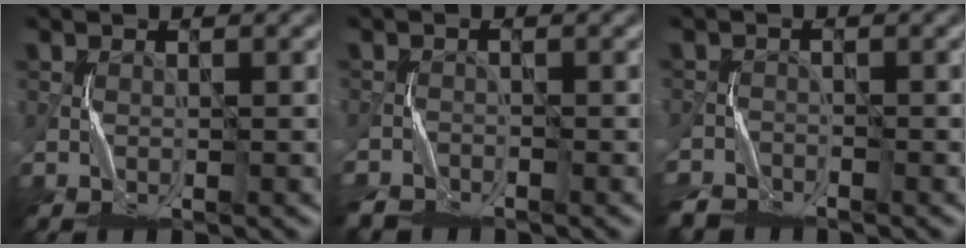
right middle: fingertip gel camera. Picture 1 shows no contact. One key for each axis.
{"total": 2.1, "fx": -2.1, "fy": 0.4, "fz": -0.1, "tx": 0.004, "ty": -0.013, "tz": -0.048}
{"total": 2.8, "fx": -2.8, "fy": 0.6, "fz": 0.1, "tx": 0.004, "ty": -0.019, "tz": -0.060}